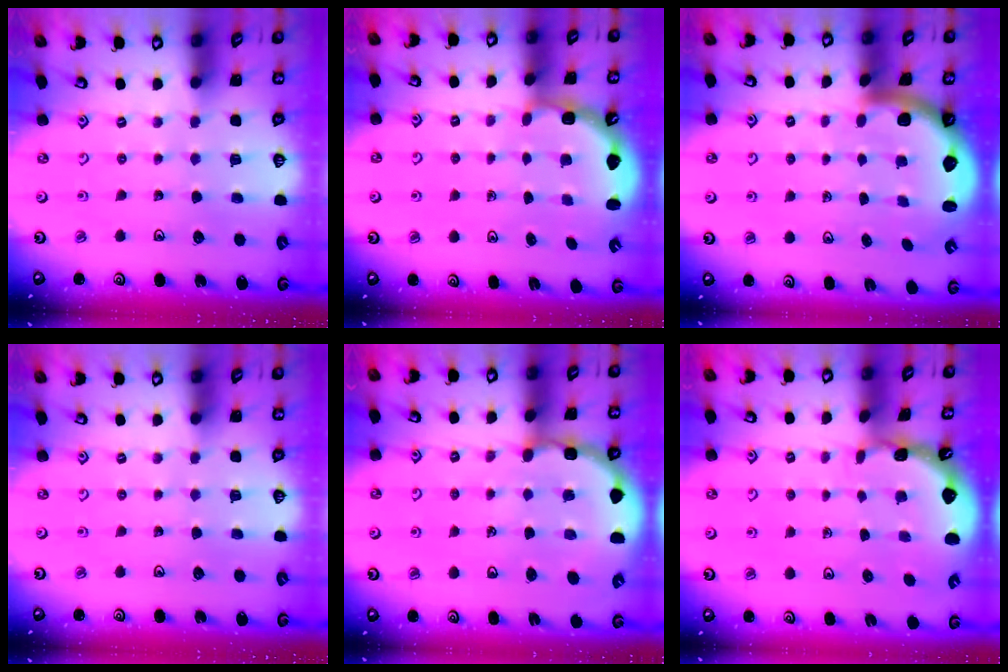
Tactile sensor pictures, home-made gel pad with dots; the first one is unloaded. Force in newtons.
{"total": 3.2, "press": 2.2, "slide": 2.4}
{"total": 3.0, "press": 2.9, "slide": 0.4}
{"total": 0.0}
{"total": 8.7, "press": 8.4, "slide": 2.1}
{"total": 1.2, "press": 1.1, "slide": 0.2}